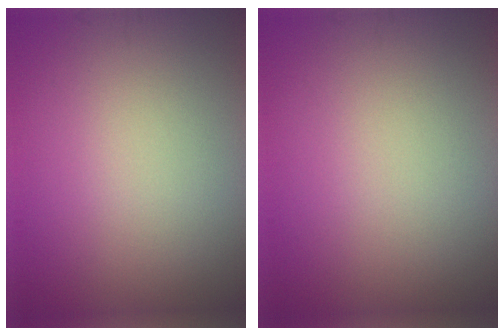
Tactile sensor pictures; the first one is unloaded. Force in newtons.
{"total": 0.0}